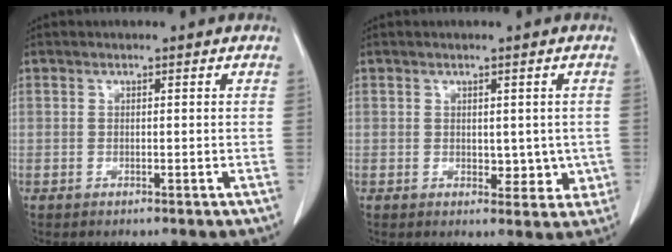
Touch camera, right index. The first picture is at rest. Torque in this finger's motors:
{"motor_torque": [-0.07, 0.17, 0.12, 0.00]}